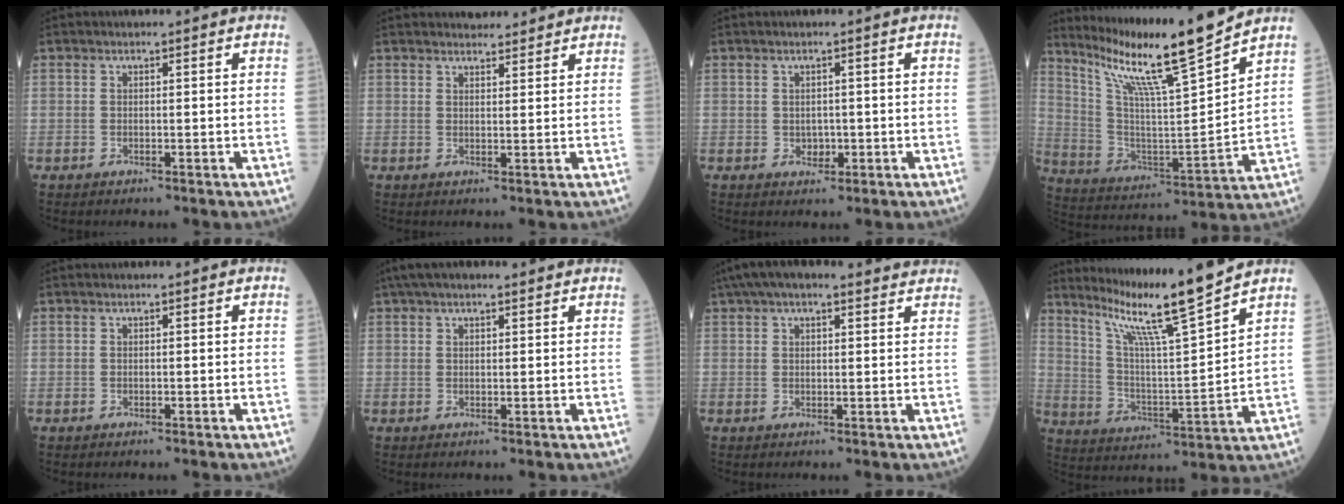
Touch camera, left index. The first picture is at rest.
{"total": 4.8, "force": [4.6, 1.1, 0.8], "torque": [-0.006, 0.014, 0.059]}
{"total": 1.4, "force": [-0.3, 1.2, 0.7], "torque": [-0.010, -0.001, -0.001]}
{"total": 17.9, "force": [14.4, -1.5, 10.4], "torque": [-0.188, -0.026, 0.252]}
{"total": 0.0}
{"total": 7.0, "force": [5.5, 1.7, 3.9], "torque": [-0.065, 0.044, 0.087]}
{"total": 13.4, "force": [11.1, 3.4, 6.7], "torque": [-0.106, 0.057, 0.148]}
{"total": 14.0, "force": [11.6, -1.9, 7.5], "torque": [-0.132, -0.017, 0.205]}